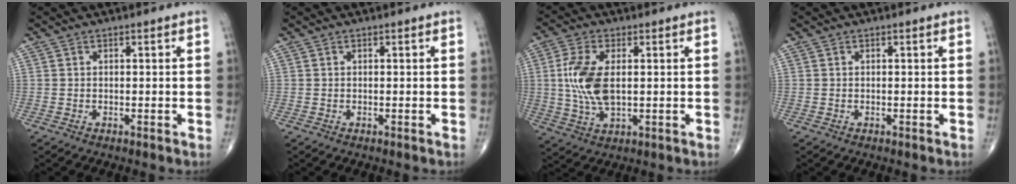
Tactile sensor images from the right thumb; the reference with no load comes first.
{"total": 0.0}
{"total": 10.0, "force": [0.9, 5.1, 8.6], "torque": [-0.189, -0.005, 0.020]}
{"total": 0.0}